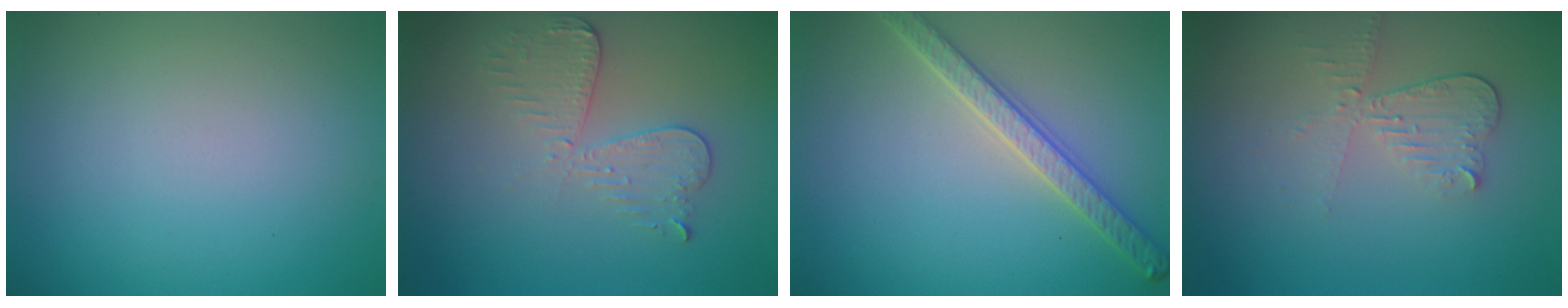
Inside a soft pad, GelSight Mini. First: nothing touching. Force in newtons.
{"total": 3.0, "press": 2.7, "slide": 1.2}
{"total": 3.6, "press": 3.2, "slide": 1.6}
{"total": 3.0, "press": 2.6, "slide": 1.4}